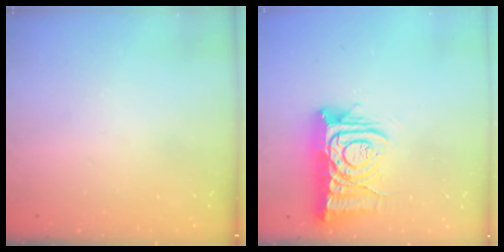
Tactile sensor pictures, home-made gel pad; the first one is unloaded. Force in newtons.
{"total": 12.8, "press": 12.8, "slide": 1.4}